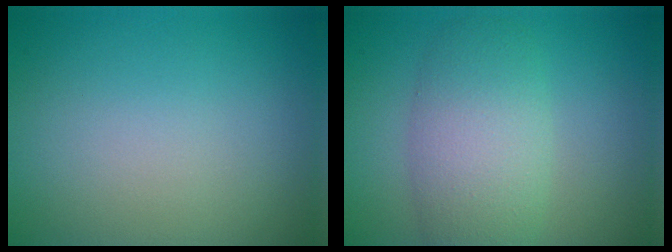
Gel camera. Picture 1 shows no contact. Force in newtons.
{"total": 5.2, "press": 5.2, "slide": 0.1}